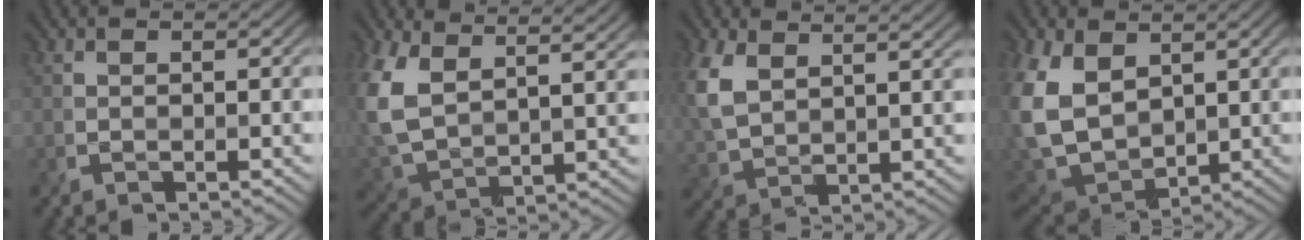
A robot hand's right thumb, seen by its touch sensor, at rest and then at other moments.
{"total": 12.3, "force": [5.9, 6.2, 8.8], "torque": [-0.231, 0.000, 0.118]}
{"total": 8.5, "force": [4.2, 4.2, 6.0], "torque": [-0.176, 0.001, 0.089]}
{"total": 12.2, "force": [3.3, 8.0, 8.5], "torque": [-0.242, -0.009, 0.070]}